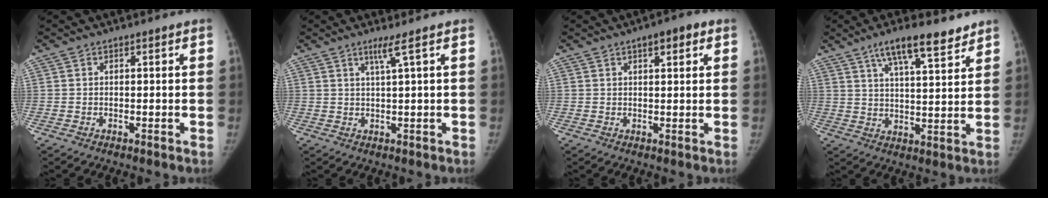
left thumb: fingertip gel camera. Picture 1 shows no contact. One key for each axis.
{"total": 2.5, "fx": 1.3, "fy": -0.8, "fz": 2.0, "tx": -0.044, "ty": -0.007, "tz": 0.032}
{"total": 4.2, "fx": 2.1, "fy": 1.6, "fz": 3.3, "tx": -0.033, "ty": -0.001, "tz": 0.026}
{"total": 11.3, "fx": 8.0, "fy": 2.9, "fz": 7.4, "tx": -0.098, "ty": -0.036, "tz": 0.132}